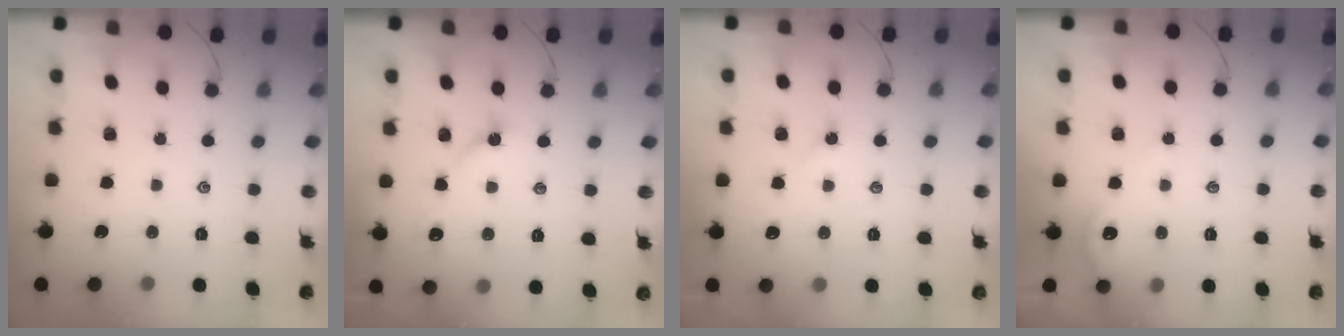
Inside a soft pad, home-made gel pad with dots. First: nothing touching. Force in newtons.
{"total": 2.9, "press": 2.9, "slide": 0.5}
{"total": 1.9, "press": 1.9, "slide": 0.3}
{"total": 2.8, "press": 2.8, "slide": 0.3}